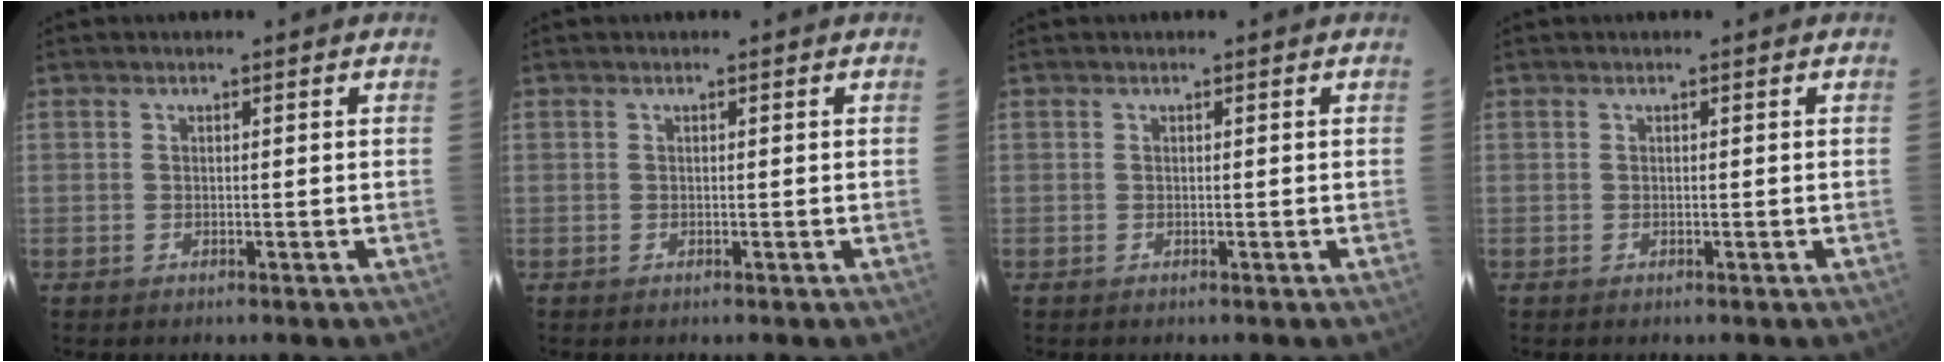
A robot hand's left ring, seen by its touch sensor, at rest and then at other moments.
{"total": 0.0}
{"total": 0.0}
{"total": 0.0}